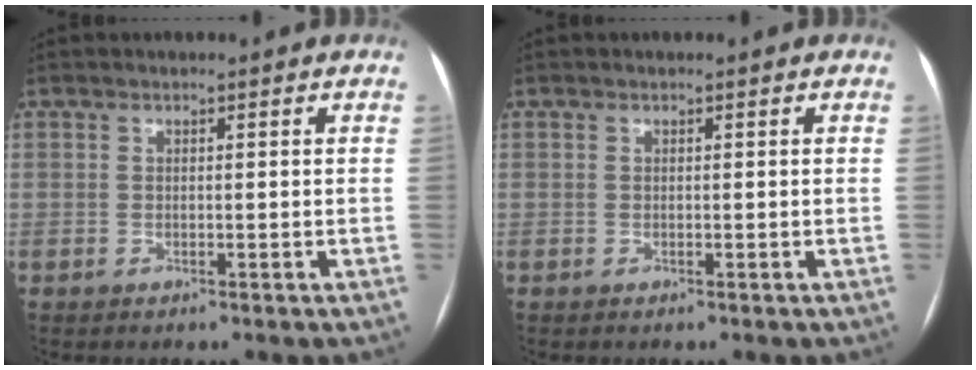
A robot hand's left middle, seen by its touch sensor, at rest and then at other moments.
{"total": 0.0}